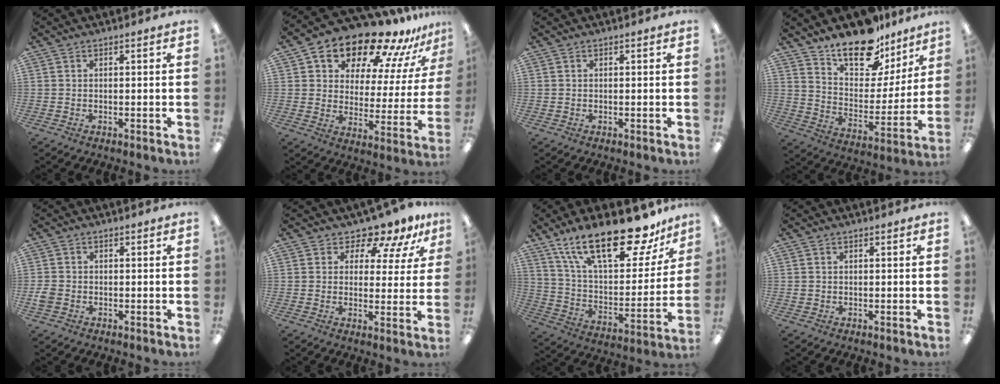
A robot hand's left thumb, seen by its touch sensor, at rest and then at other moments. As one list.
[{"total": 16.8, "force": [14.3, 6.2, 6.2], "torque": [-0.110, -0.118, 0.243]}, {"total": 0.0}, {"total": 17.0, "force": [13.6, 7.7, 6.8], "torque": [-0.115, -0.100, 0.243]}, {"total": 2.9, "force": [-1.0, 2.3, 1.4], "torque": [-0.020, 0.008, -0.017]}, {"total": 8.4, "force": [7.0, 3.7, 2.8], "torque": [-0.039, -0.053, 0.126]}, {"total": 26.6, "force": [18.3, 9.9, 16.5], "torque": [-0.261, -0.112, 0.310]}, {"total": 0.8, "force": [0.0, 0.7, 0.2], "torque": [-0.003, 0.005, -0.001]}]